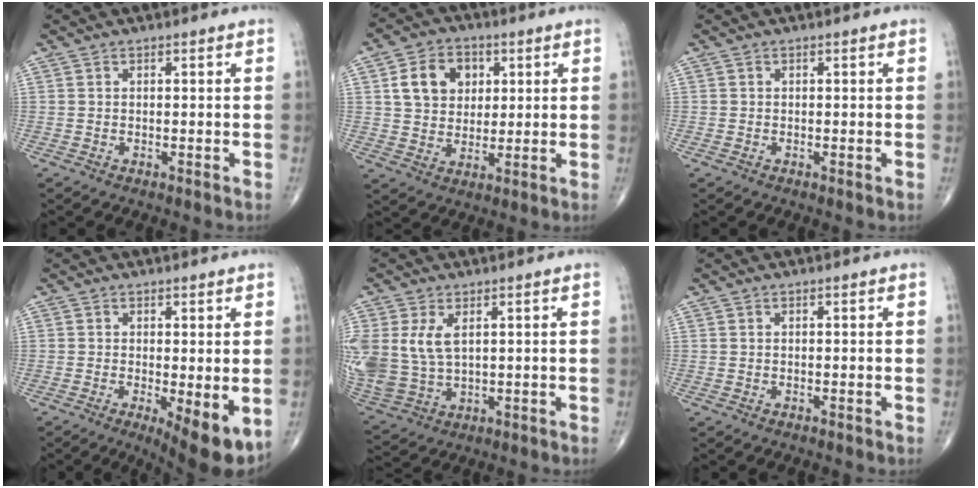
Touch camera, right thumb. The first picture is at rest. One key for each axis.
{"total": 10.2, "fx": 3.0, "fy": 8.0, "fz": 5.6, "tx": -0.062, "ty": -0.004, "tz": 0.052}
{"total": 0.5, "fx": -0.2, "fy": 0.4, "fz": 0.3, "tx": -0.004, "ty": -0.001, "tz": -0.004}
{"total": 8.0, "fx": -1.8, "fy": 2.5, "fz": 7.4, "tx": -0.104, "ty": -0.023, "tz": -0.023}
{"total": 12.2, "fx": 2.8, "fy": 7.8, "fz": 9.0, "tx": -0.215, "ty": -0.008, "tz": 0.071}
{"total": 0.0}